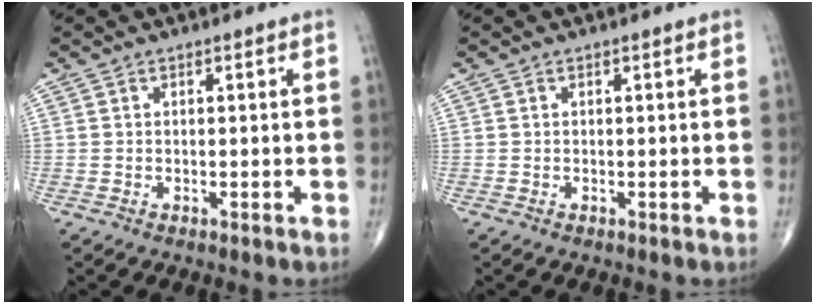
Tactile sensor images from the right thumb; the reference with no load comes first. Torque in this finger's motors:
{"motor_torque": [-0.01, 0.00, -0.01, -0.01, 0.00]}